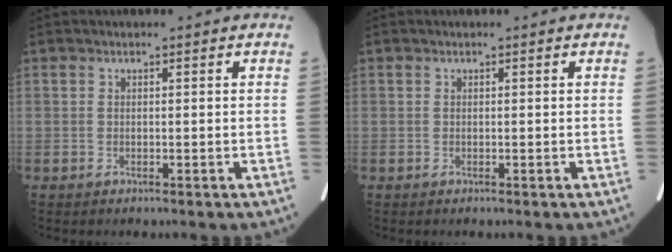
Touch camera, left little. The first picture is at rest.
{"total": 0.0}